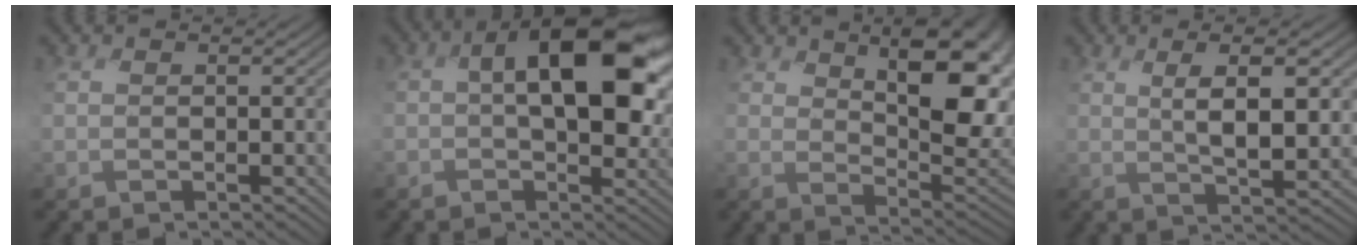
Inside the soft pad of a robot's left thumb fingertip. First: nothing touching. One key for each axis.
{"total": 13.1, "fx": 2.4, "fy": 7.0, "fz": 10.8, "tx": -0.169, "ty": 0.002, "tz": 0.038}
{"total": 11.2, "fx": 4.7, "fy": 4.8, "fz": 8.9, "tx": -0.135, "ty": -0.009, "tz": 0.075}
{"total": 5.8, "fx": 1.4, "fy": 1.4, "fz": 5.4, "tx": -0.090, "ty": 0.002, "tz": 0.017}